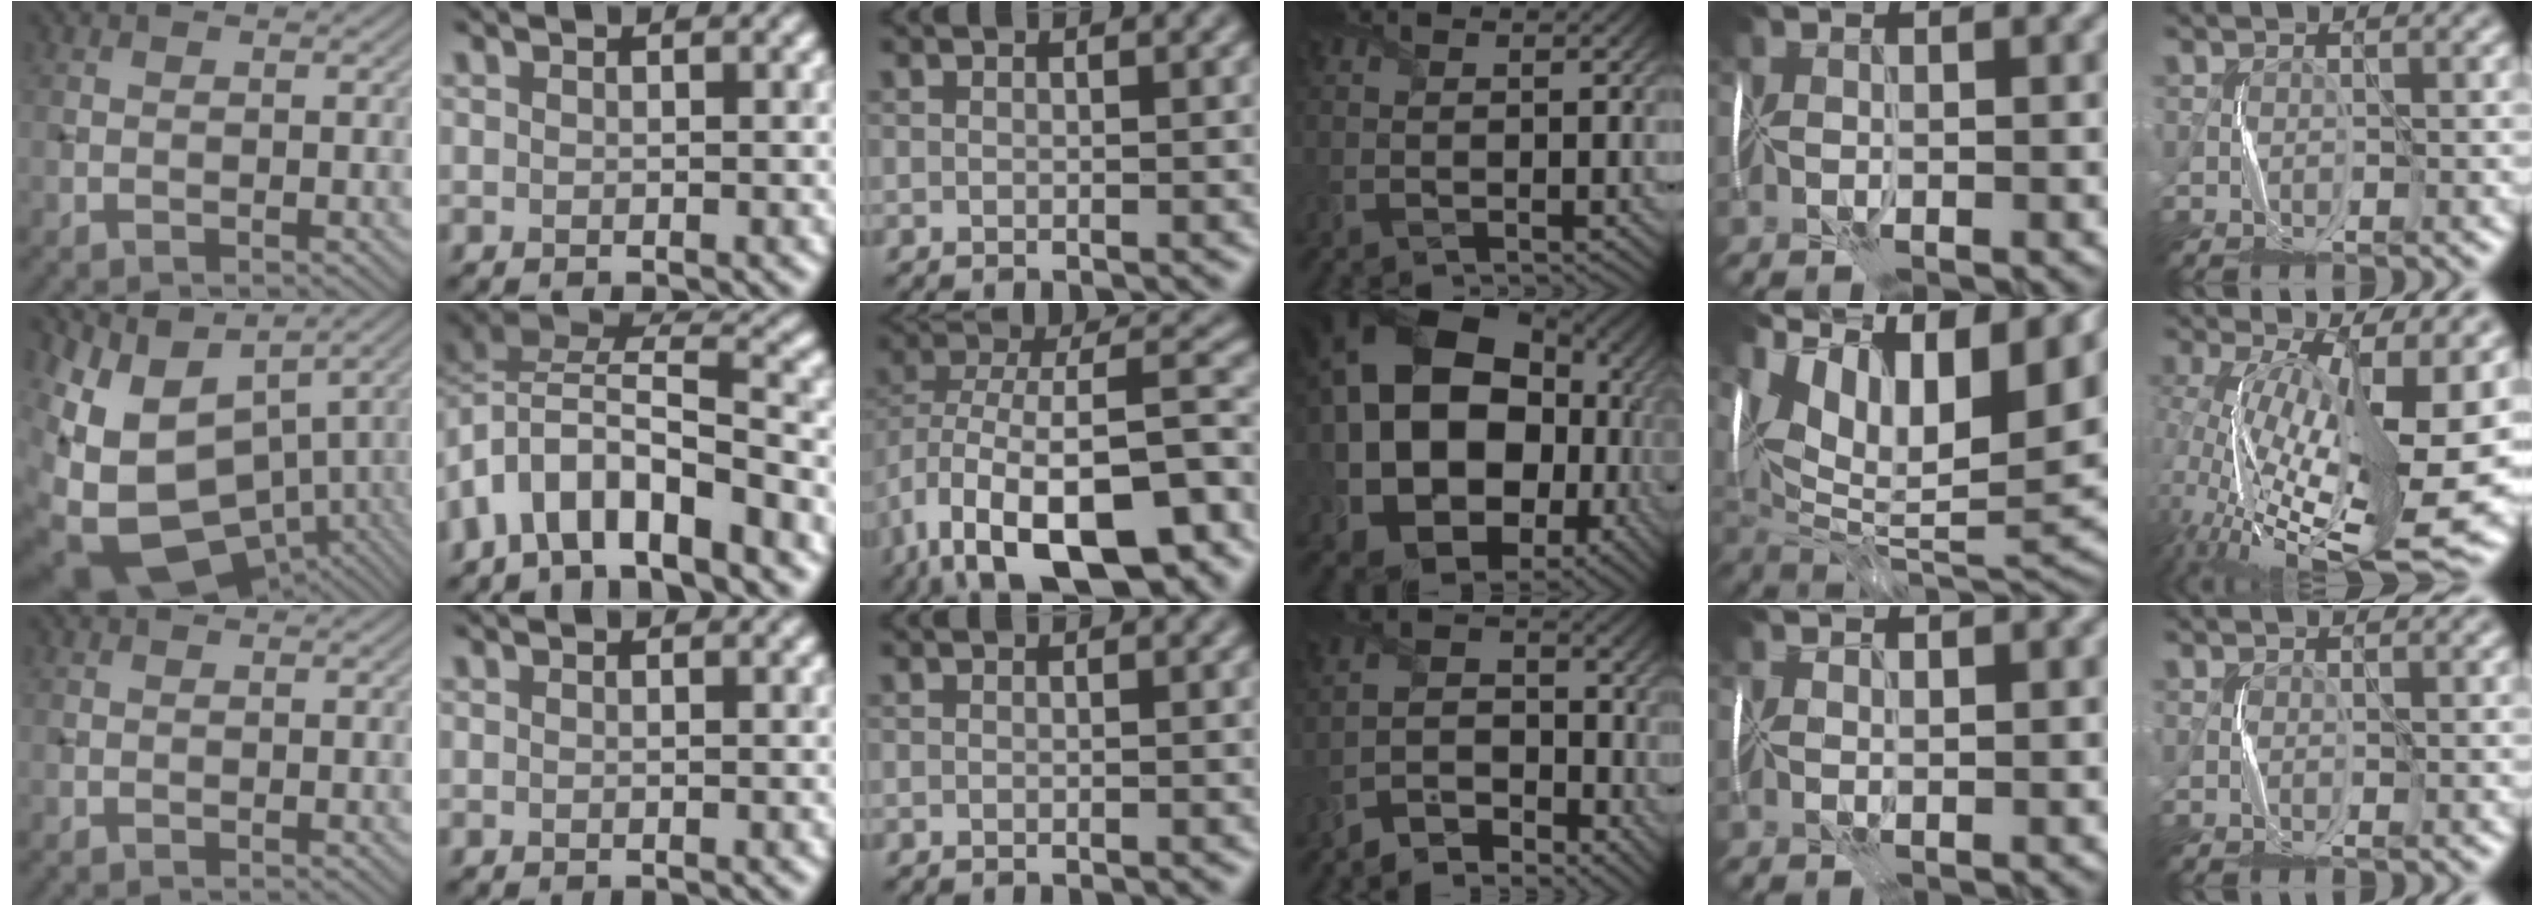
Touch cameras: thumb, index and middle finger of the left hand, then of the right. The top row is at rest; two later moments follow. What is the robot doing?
{"motion": "fold", "object": "memory foam"}